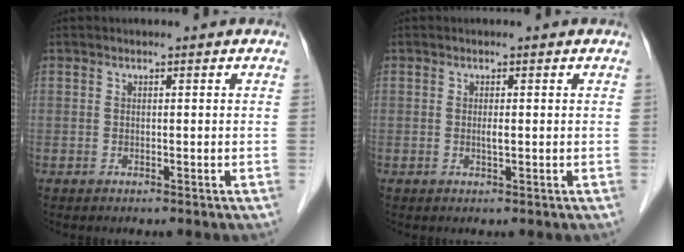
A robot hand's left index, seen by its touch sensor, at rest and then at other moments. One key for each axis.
{"total": 0.9, "fx": 0.0, "fy": 0.1, "fz": 0.9, "tx": -0.018, "ty": -0.003, "tz": -0.001}